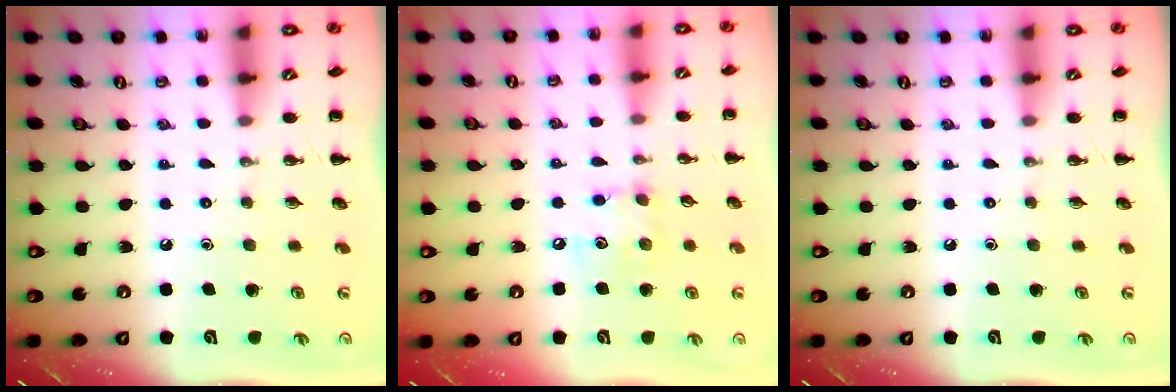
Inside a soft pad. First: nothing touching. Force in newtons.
{"total": 7.0, "press": 6.9, "slide": 0.6}
{"total": 0.0}